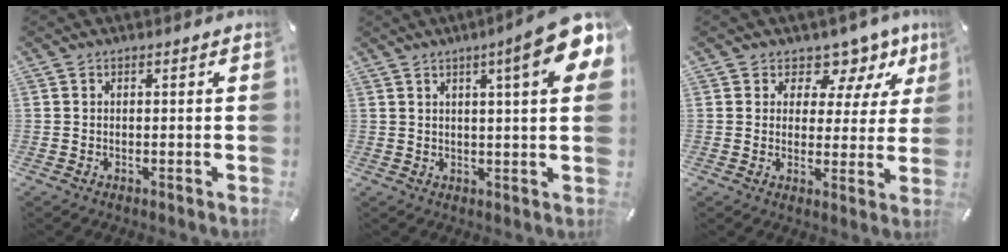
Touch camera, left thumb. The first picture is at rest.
{"total": 12.6, "force": [5.9, 1.8, 11.0], "torque": [-0.156, -0.028, 0.087]}
{"total": 8.1, "force": [5.5, 5.2, 2.9], "torque": [-0.041, -0.046, 0.095]}